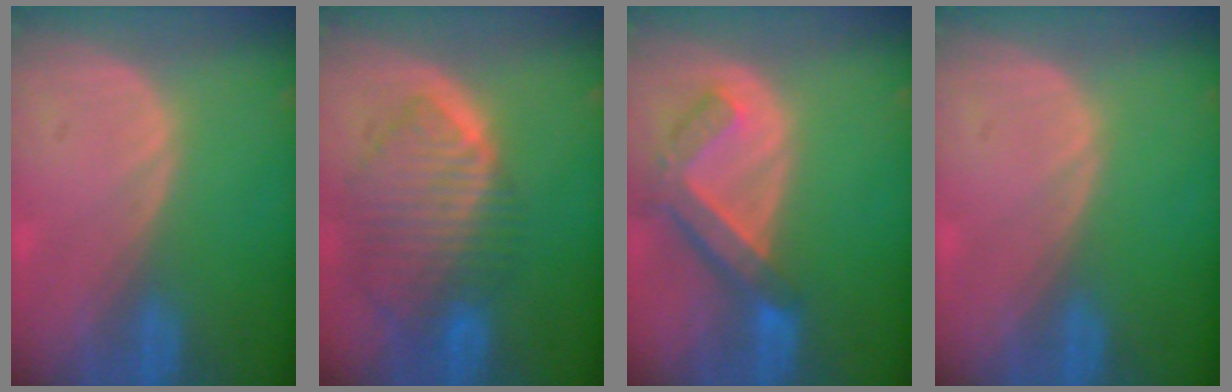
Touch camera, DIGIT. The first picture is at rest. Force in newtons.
{"total": 9.9, "press": 8.4, "slide": 5.2}
{"total": 7.3, "press": 6.4, "slide": 3.6}
{"total": 0.0}